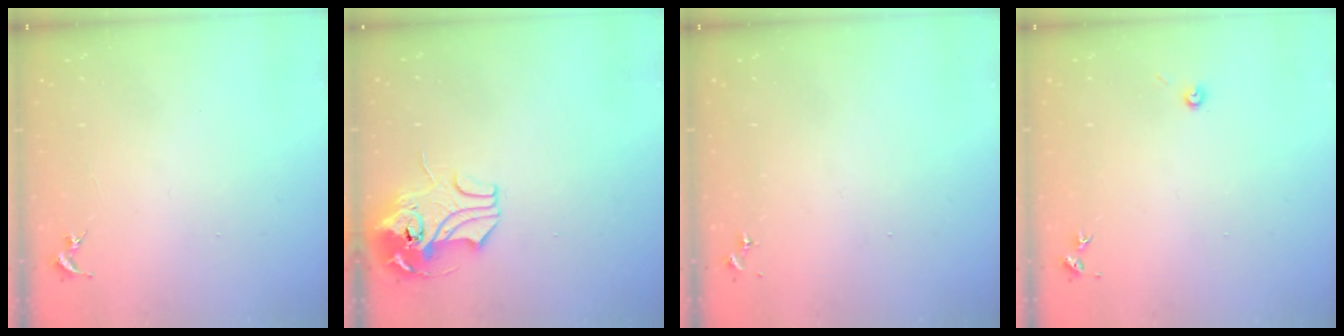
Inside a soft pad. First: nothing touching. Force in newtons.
{"total": 12.2, "press": 12.1, "slide": 1.7}
{"total": 0.0}
{"total": 3.0, "press": 3.0, "slide": 0.3}